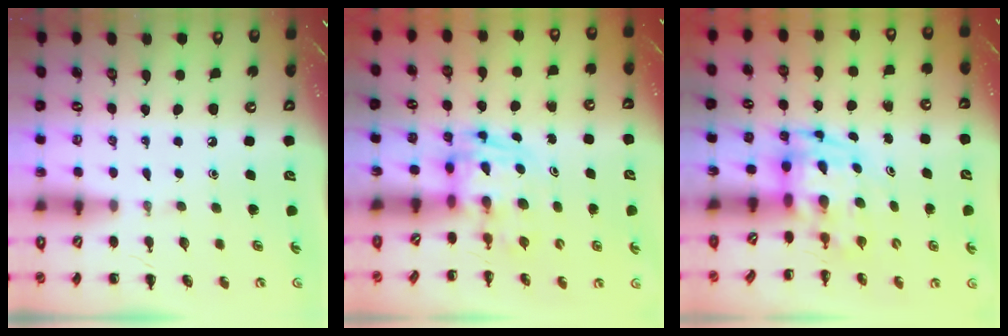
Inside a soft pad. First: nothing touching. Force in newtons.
{"total": 2.7, "press": 2.6, "slide": 0.5}
{"total": 3.5, "press": 3.4, "slide": 0.7}